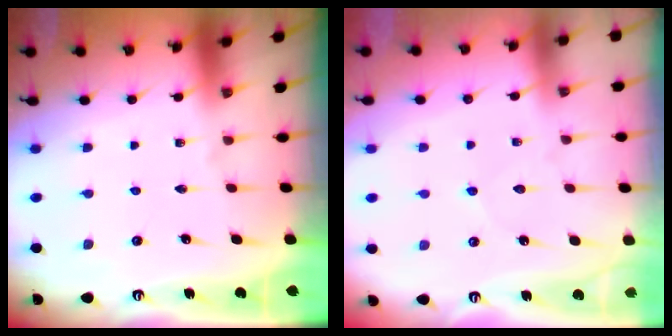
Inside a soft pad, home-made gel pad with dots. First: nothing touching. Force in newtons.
{"total": 2.3, "press": 2.3, "slide": 0.3}